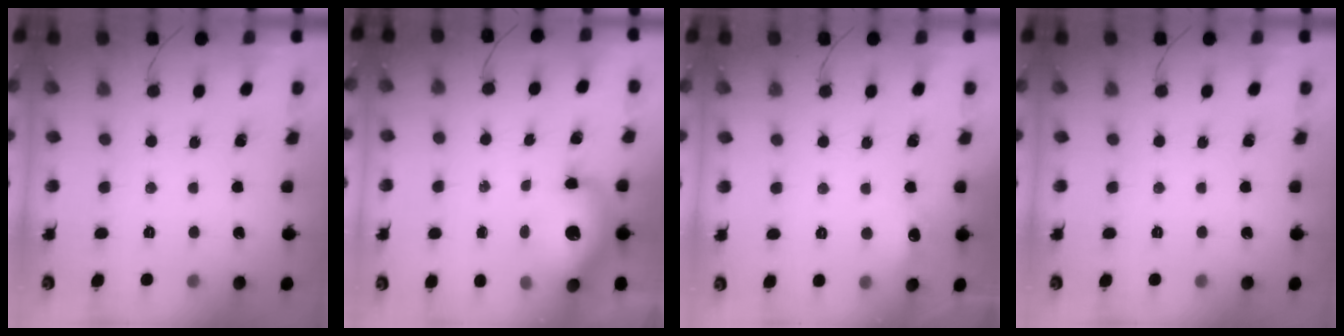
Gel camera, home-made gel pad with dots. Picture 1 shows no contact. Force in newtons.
{"total": 13.8, "press": 13.2, "slide": 4.1}
{"total": 6.5, "press": 6.4, "slide": 1.2}
{"total": 0.0}